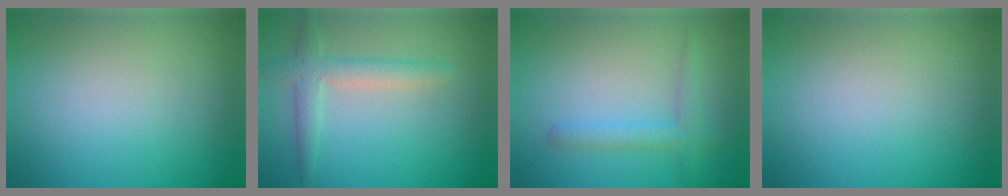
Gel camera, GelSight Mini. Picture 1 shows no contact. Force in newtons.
{"total": 3.0, "press": 3.0, "slide": 0.1}
{"total": 2.1, "press": 2.1, "slide": 0.2}
{"total": 0.0}